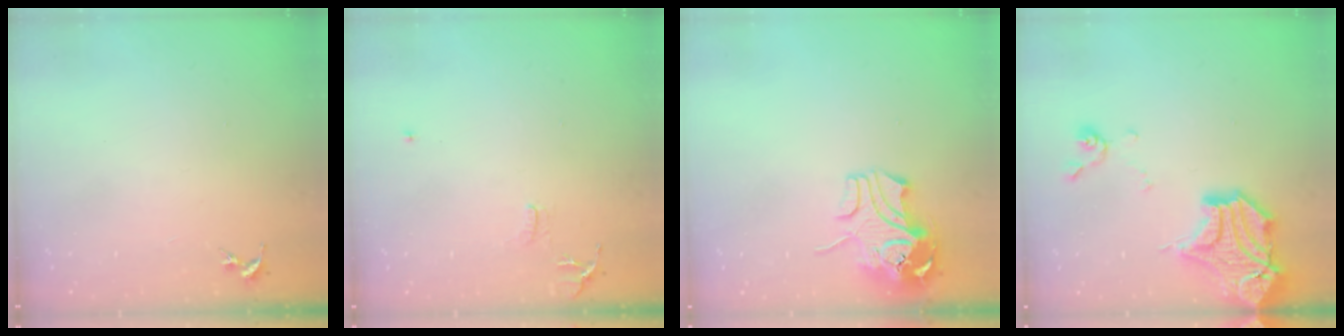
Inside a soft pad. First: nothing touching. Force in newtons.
{"total": 8.1, "press": 8.0, "slide": 0.7}
{"total": 10.8, "press": 10.6, "slide": 1.6}
{"total": 20.2, "press": 20.0, "slide": 2.5}